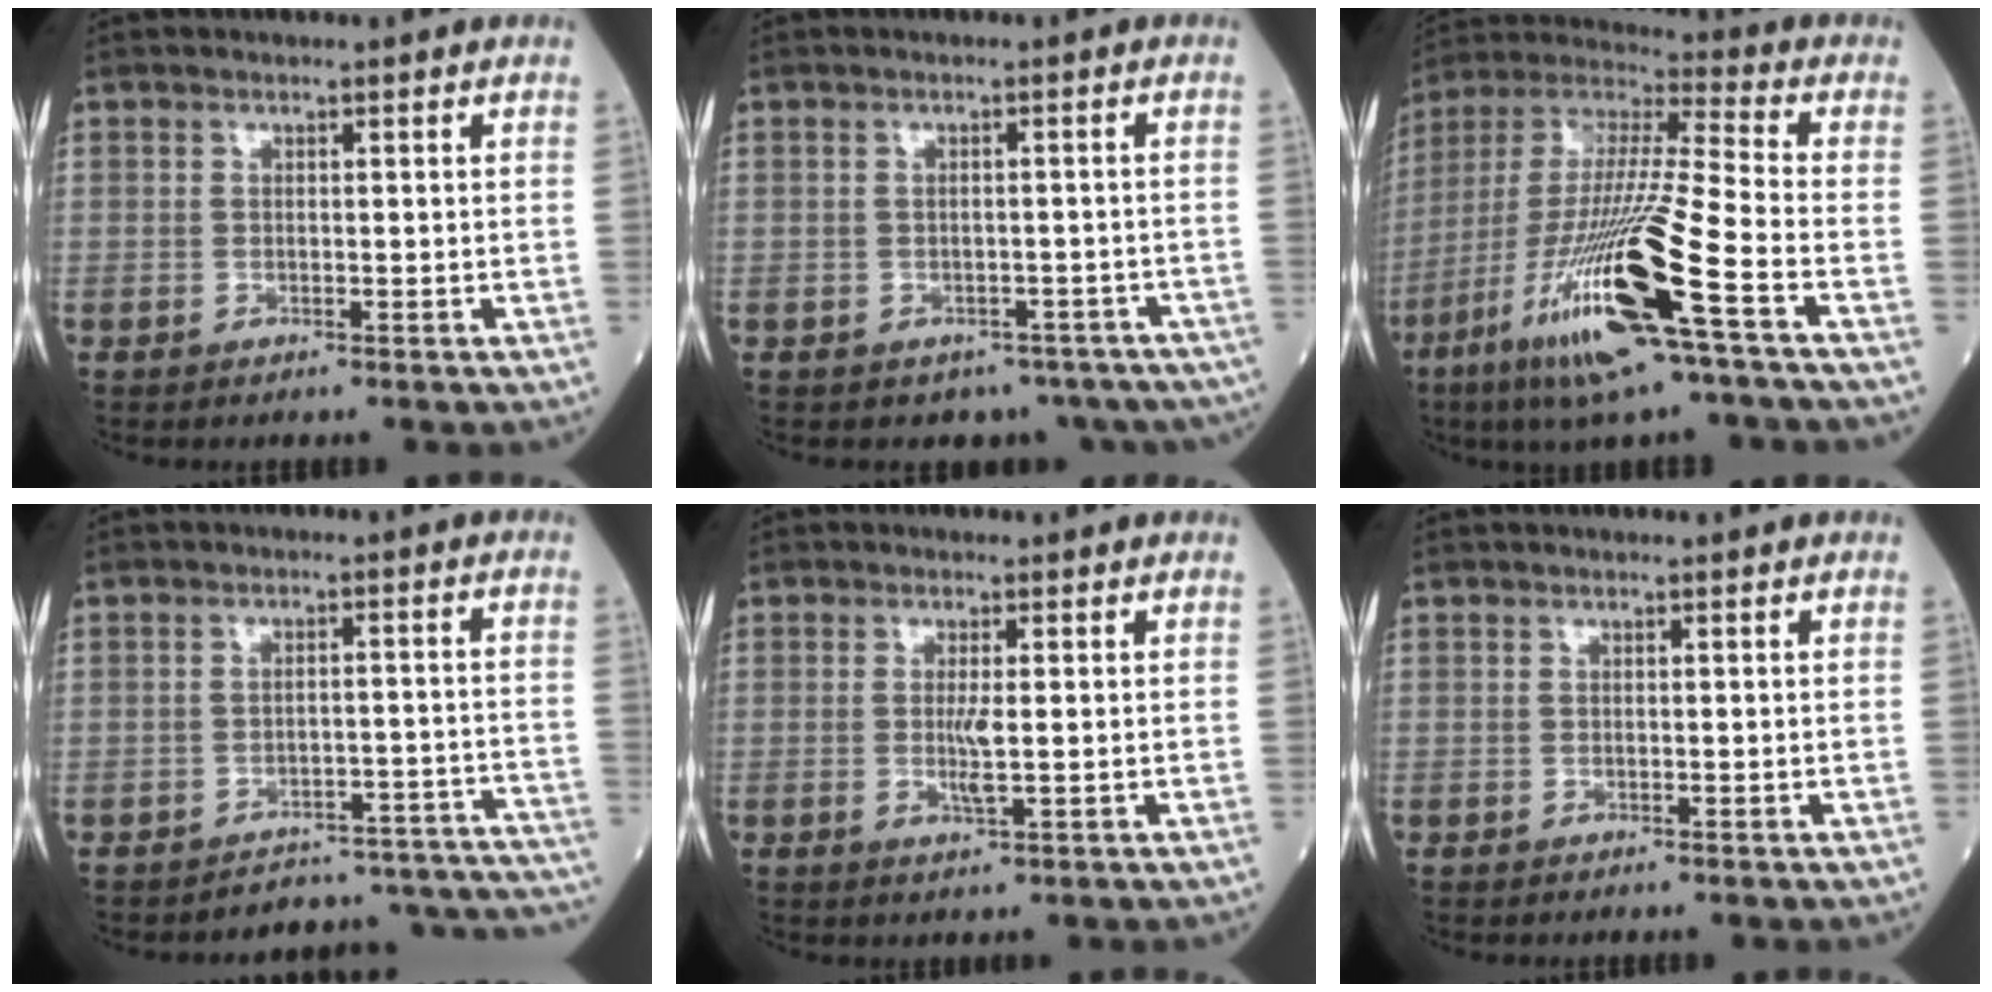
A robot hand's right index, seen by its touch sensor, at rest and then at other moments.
{"total": 9.0, "force": [-6.6, 5.5, 2.7], "torque": [-0.020, 0.005, -0.070]}
{"total": 21.0, "force": [-9.2, 0.3, 18.9], "torque": [-0.409, -0.046, -0.181]}
{"total": 16.0, "force": [-15.9, 2.0, 0.5], "torque": [0.019, 0.042, -0.184]}
{"total": 2.6, "force": [0.0, 0.2, 2.6], "torque": [-0.059, -0.005, 0.001]}
{"total": 0.0}